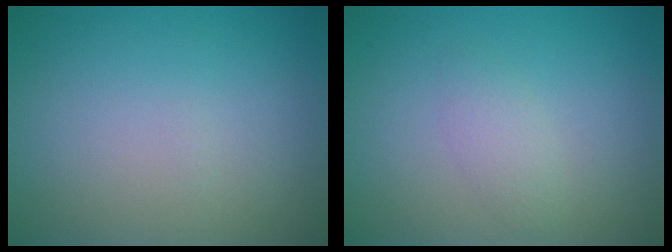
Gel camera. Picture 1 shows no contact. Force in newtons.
{"total": 1.5, "press": 1.5, "slide": 0.1}